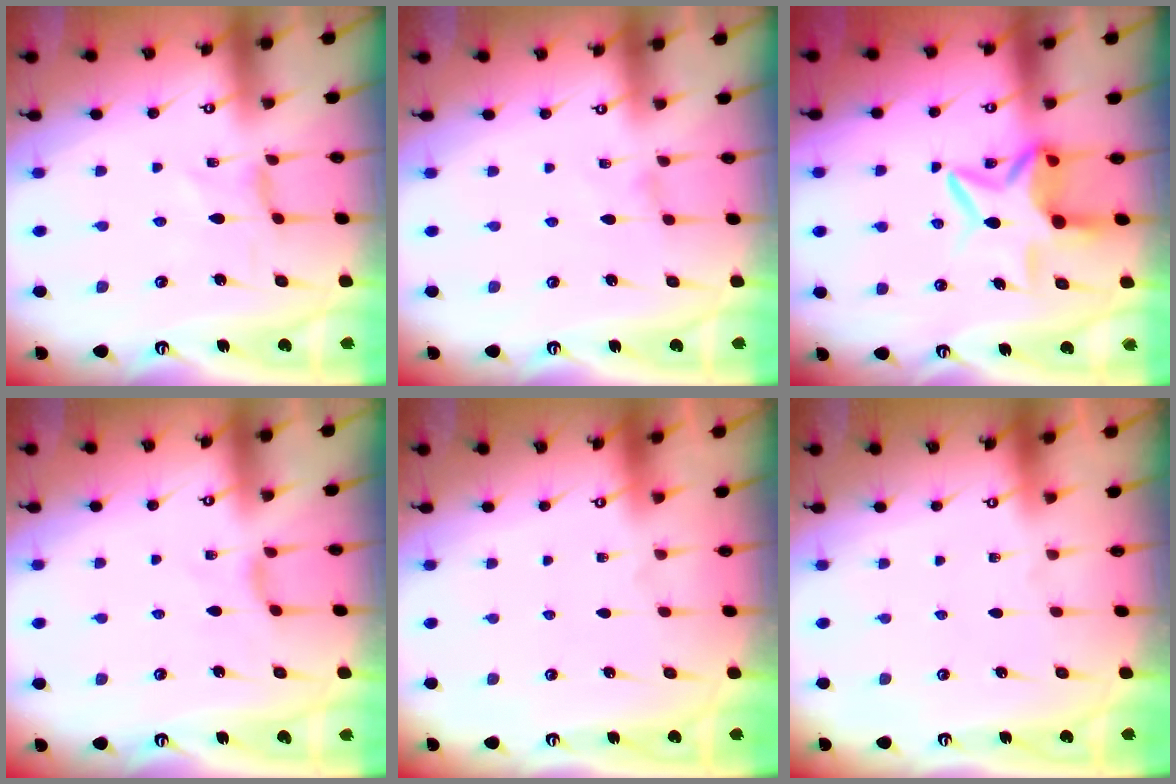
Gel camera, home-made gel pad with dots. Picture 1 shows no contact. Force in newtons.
{"total": 0.0}
{"total": 10.2, "press": 10.1, "slide": 1.3}
{"total": 2.3, "press": 2.2, "slide": 0.6}
{"total": 0.0}
{"total": 0.0}